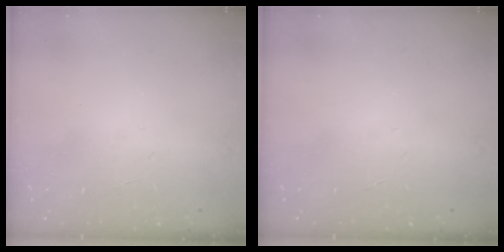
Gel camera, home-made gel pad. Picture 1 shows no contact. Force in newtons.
{"total": 0.0}